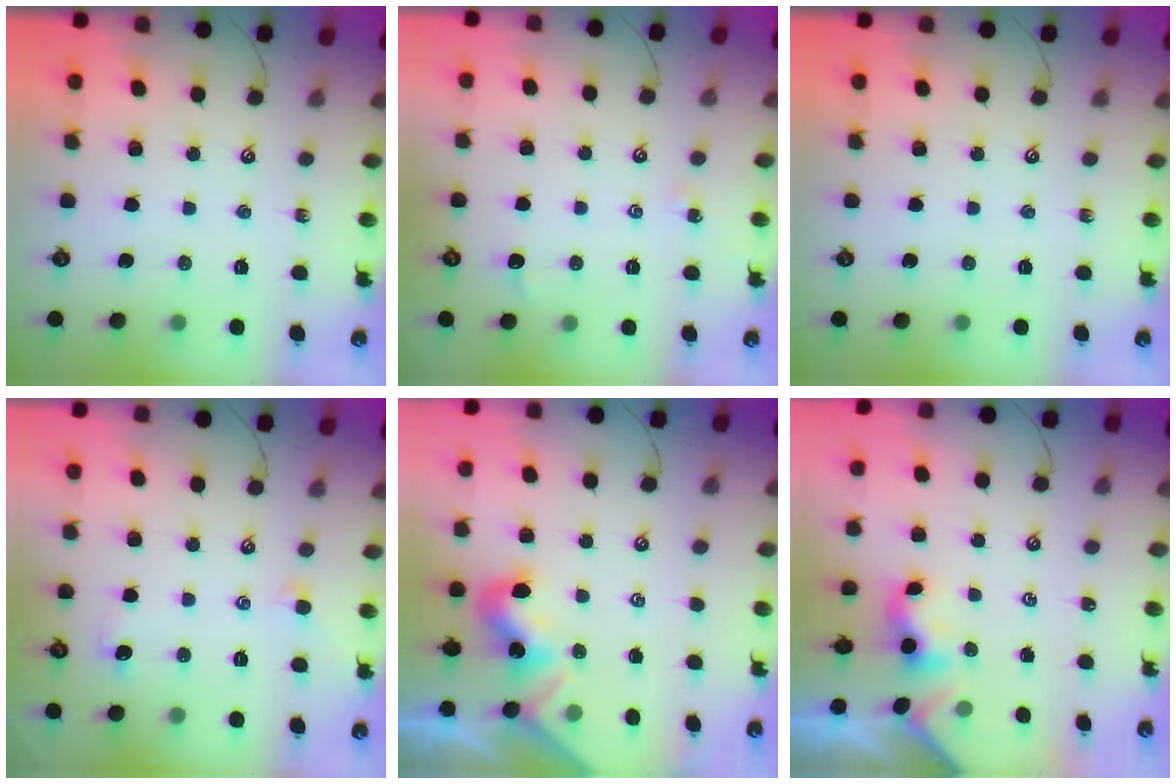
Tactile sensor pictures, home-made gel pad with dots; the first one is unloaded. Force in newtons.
{"total": 2.0, "press": 1.9, "slide": 0.5}
{"total": 0.0}
{"total": 0.6, "press": 0.2, "slide": 0.6}
{"total": 2.1, "press": 2.1, "slide": 0.4}
{"total": 0.8, "press": 0.7, "slide": 0.4}